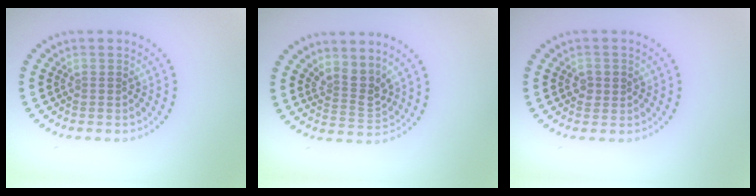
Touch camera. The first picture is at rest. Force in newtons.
{"total": 2.7, "press": 2.0, "slide": 1.9}
{"total": 1.3, "press": 1.3, "slide": 0.1}